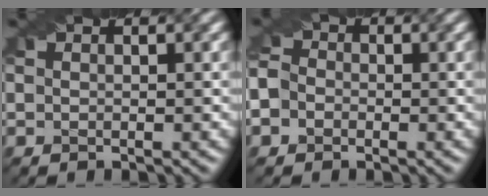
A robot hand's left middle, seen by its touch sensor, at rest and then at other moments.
{"total": 4.3, "force": [-0.8, 3.8, 1.9], "torque": [-0.031, 0.021, -0.037]}